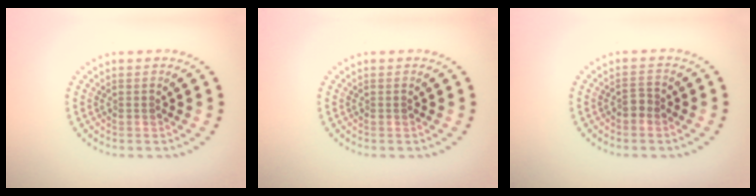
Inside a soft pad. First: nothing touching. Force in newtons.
{"total": 0.0}
{"total": 1.3, "press": 1.1, "slide": 0.7}